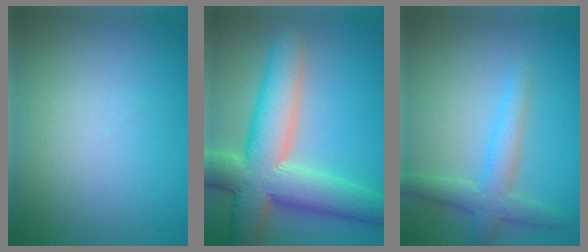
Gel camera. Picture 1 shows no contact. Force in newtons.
{"total": 11.0, "press": 11.0, "slide": 0.8}
{"total": 3.7, "press": 3.7, "slide": 0.1}